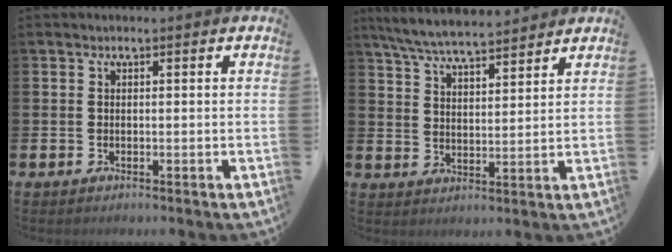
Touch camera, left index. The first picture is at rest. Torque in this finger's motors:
{"motor_torque": [1.01, -1.13, 0.69, 0.21]}